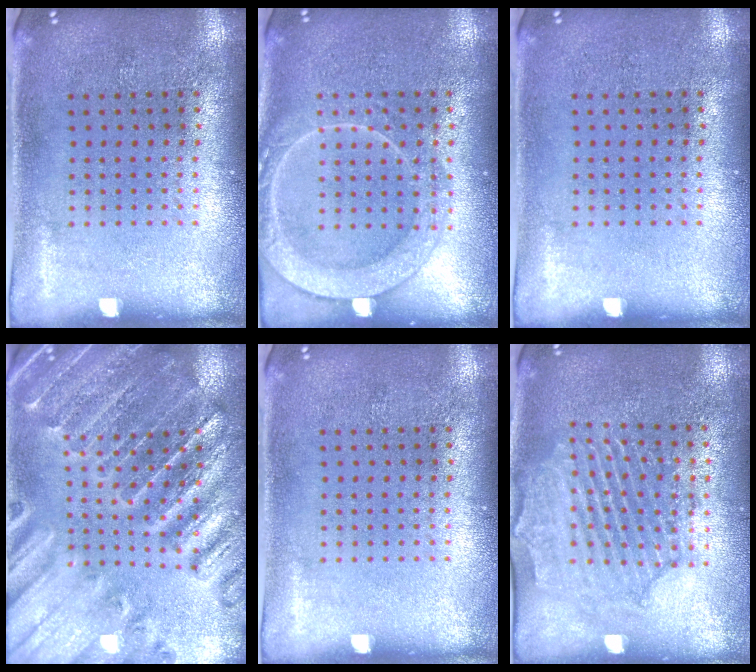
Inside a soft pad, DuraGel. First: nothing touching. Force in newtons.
{"total": 3.1, "press": 3.1, "slide": 0.4}
{"total": 0.0}
{"total": 2.7, "press": 2.7, "slide": 0.4}
{"total": 0.0}
{"total": 2.0, "press": 1.9, "slide": 0.5}